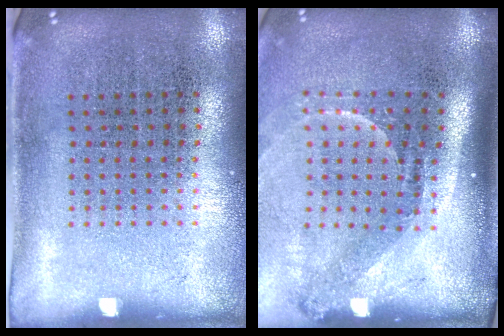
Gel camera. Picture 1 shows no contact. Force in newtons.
{"total": 2.2, "press": 1.5, "slide": 1.6}